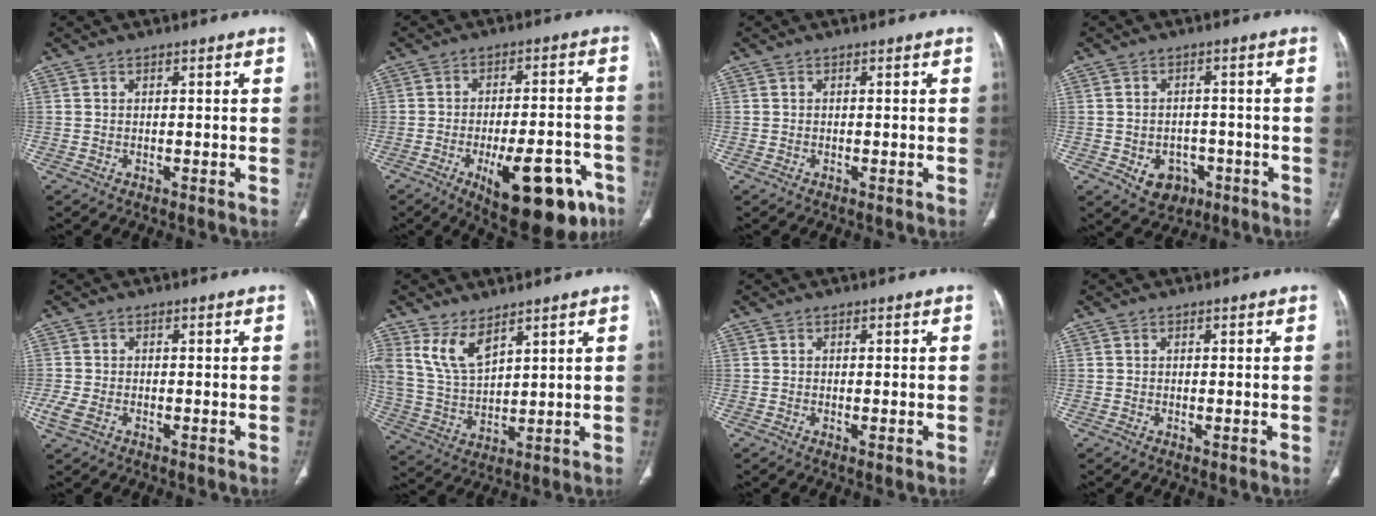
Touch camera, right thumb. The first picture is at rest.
{"total": 19.2, "force": [-9.2, 7.4, 15.1], "torque": [-0.153, 0.039, -0.115]}
{"total": 0.0}
{"total": 6.6, "force": [-2.5, 5.2, 3.1], "torque": [-0.025, 0.019, -0.024]}
{"total": 1.6, "force": [-0.4, 1.0, 1.2], "torque": [-0.039, 0.001, -0.006]}
{"total": 8.7, "force": [5.5, 4.1, 5.4], "torque": [-0.097, -0.029, 0.123]}
{"total": 1.2, "force": [-0.3, 0.4, 1.1], "torque": [-0.020, -0.004, -0.004]}
{"total": 0.6, "force": [-0.2, 0.2, 0.6], "torque": [-0.012, -0.003, -0.002]}